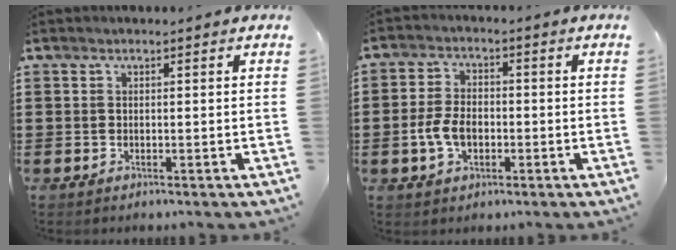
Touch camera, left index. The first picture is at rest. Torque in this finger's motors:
{"motor_torque": [0.44, 0.22, 0.31, 0.08]}